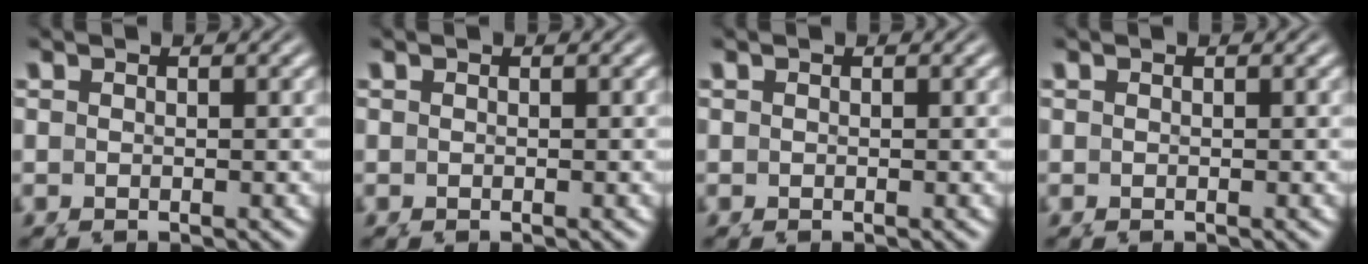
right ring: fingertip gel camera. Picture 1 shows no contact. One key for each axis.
{"total": 0.0}
{"total": 0.0}
{"total": 0.0}